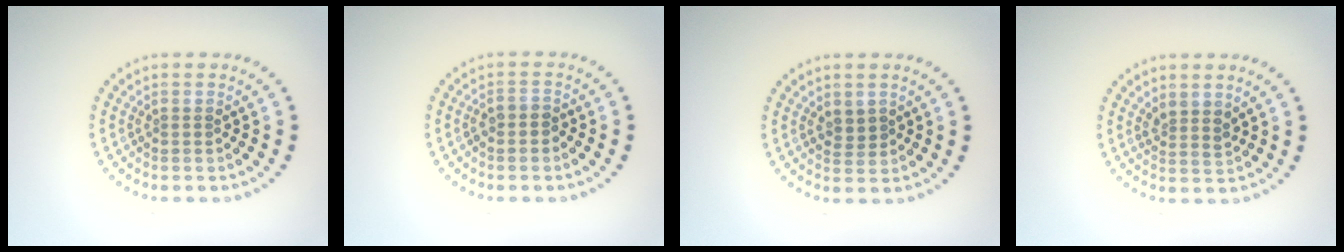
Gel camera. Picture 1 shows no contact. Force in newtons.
{"total": 1.5, "press": 1.3, "slide": 0.8}
{"total": 1.1, "press": 0.9, "slide": 0.5}
{"total": 1.7, "press": 1.3, "slide": 1.0}